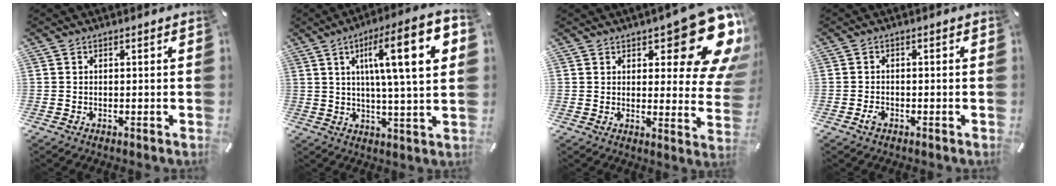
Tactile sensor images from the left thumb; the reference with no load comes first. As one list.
[{"total": 17.5, "force": [5.5, 3.0, 16.3], "torque": [-0.263, -0.010, 0.070]}, {"total": 17.9, "force": [10.4, 6.4, 13.1], "torque": [-0.149, -0.088, 0.170]}, {"total": 1.9, "force": [-1.1, 1.0, 1.1], "torque": [-0.029, 0.002, -0.023]}]